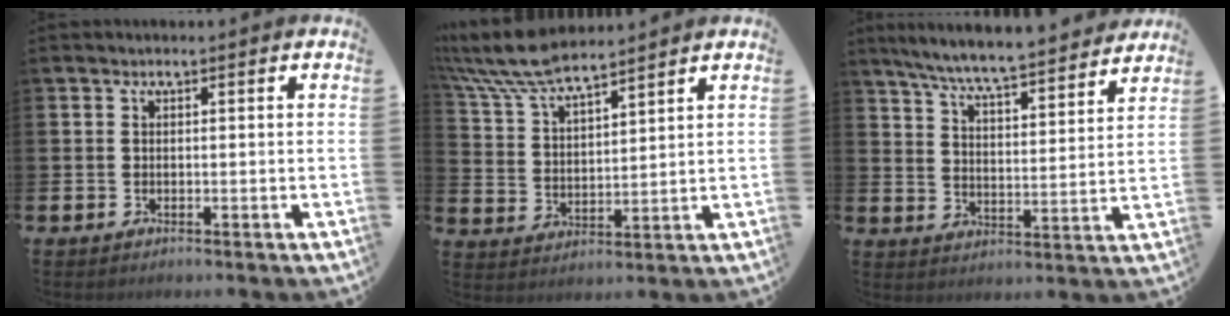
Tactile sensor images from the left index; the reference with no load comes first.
{"total": 8.2, "force": [7.5, 1.4, 3.0], "torque": [-0.092, -0.031, 0.137]}
{"total": 7.4, "force": [7.0, 0.0, 2.4], "torque": [-0.077, -0.050, 0.122]}